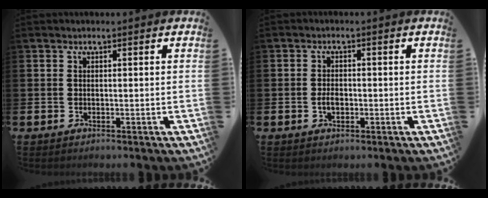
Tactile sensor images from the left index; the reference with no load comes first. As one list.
[{"total": 2.0, "force": [-0.4, 1.2, 1.5], "torque": [-0.016, 0.000, -0.011]}]